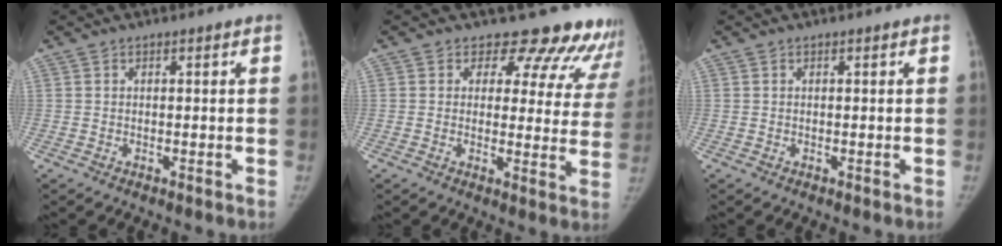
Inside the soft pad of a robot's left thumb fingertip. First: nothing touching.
{"total": 13.6, "force": [12.3, 5.6, 1.4], "torque": [0.044, -0.084, 0.112]}
{"total": 0.0}